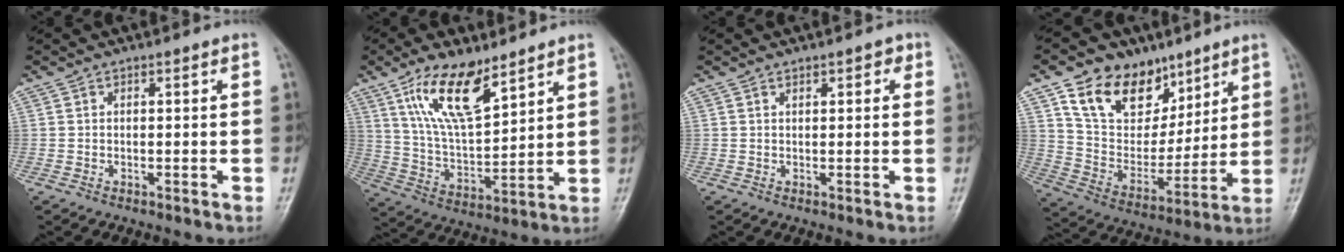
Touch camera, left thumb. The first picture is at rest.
{"total": 14.0, "force": [8.5, 5.2, 9.8], "torque": [-0.161, -0.042, 0.170]}
{"total": 2.0, "force": [1.0, 1.0, 1.4], "torque": [-0.008, -0.001, 0.012]}
{"total": 17.7, "force": [10.4, 12.1, 7.7], "torque": [-0.083, -0.043, 0.192]}